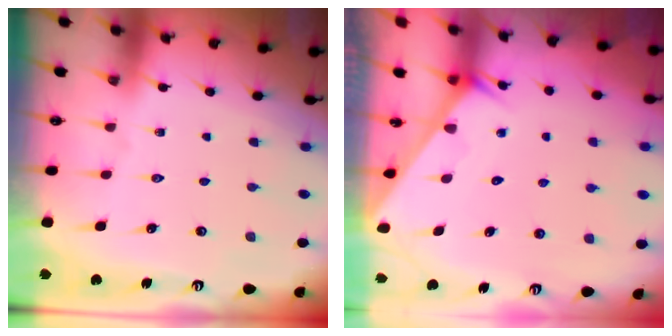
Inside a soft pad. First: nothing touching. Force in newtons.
{"total": 1.8, "press": 1.8, "slide": 0.1}